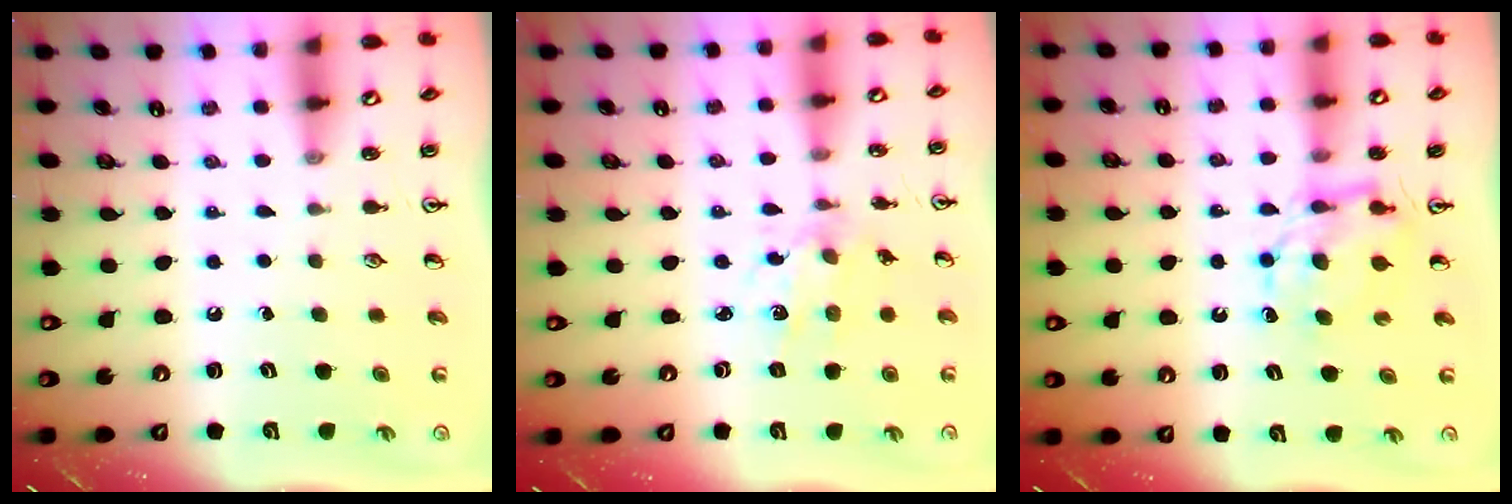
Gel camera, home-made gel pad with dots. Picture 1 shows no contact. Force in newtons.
{"total": 3.0, "press": 2.8, "slide": 0.9}
{"total": 7.2, "press": 7.1, "slide": 0.4}